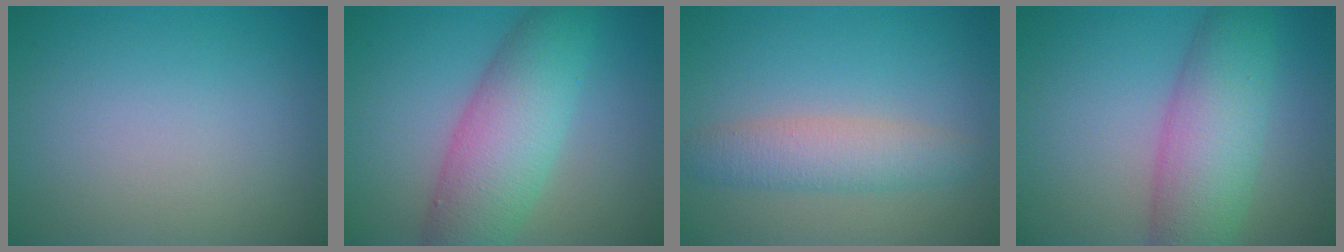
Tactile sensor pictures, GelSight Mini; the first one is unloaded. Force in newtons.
{"total": 7.6, "press": 7.6, "slide": 0.1}
{"total": 3.6, "press": 3.6, "slide": 0.1}
{"total": 7.1, "press": 7.1, "slide": 0.3}